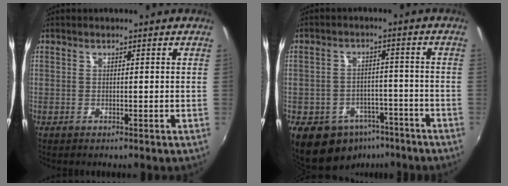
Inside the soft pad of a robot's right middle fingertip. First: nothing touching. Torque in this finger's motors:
{"motor_torque": [1.10, -1.04, 0.14, 0.07]}